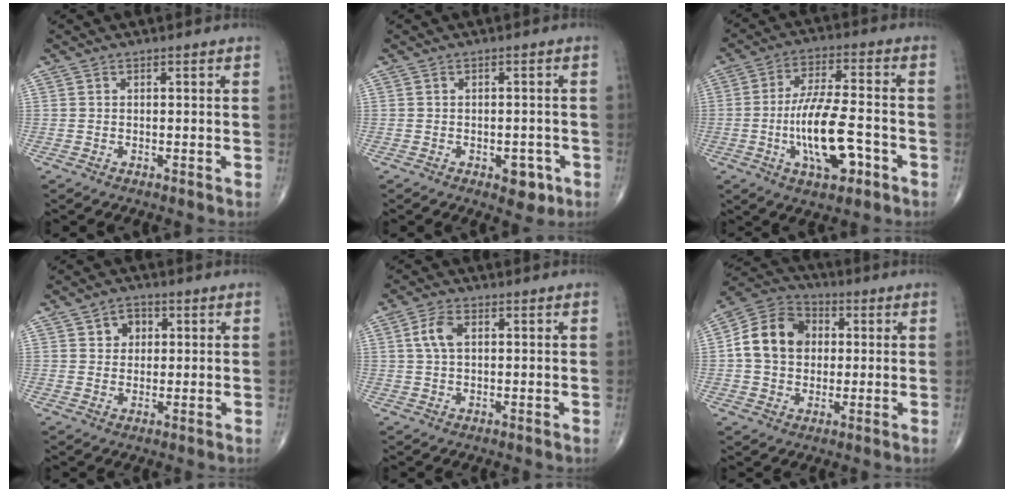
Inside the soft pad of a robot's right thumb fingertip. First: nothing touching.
{"total": 4.1, "force": [-1.9, 2.4, 2.8], "torque": [-0.017, 0.007, -0.019]}
{"total": 13.4, "force": [-4.3, 5.2, 11.6], "torque": [-0.196, 0.023, -0.070]}
{"total": 4.2, "force": [1.4, 3.4, 2.0], "torque": [-0.006, -0.003, 0.019]}
{"total": 4.5, "force": [1.1, 2.5, 3.6], "torque": [-0.080, 0.006, 0.019]}
{"total": 12.8, "force": [1.2, 10.3, 7.5], "torque": [-0.113, 0.020, 0.012]}